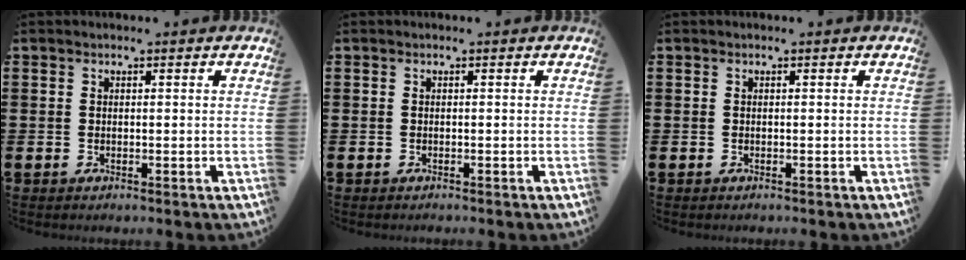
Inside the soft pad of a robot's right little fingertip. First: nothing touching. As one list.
[{"total": 0.0}, {"total": 0.0}]